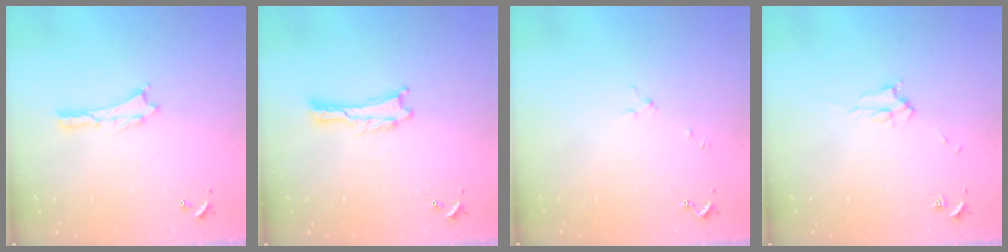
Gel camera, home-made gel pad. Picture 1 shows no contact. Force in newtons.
{"total": 0.0}
{"total": 1.7, "press": 1.7, "slide": 0.3}
{"total": 2.3, "press": 2.3, "slide": 0.3}